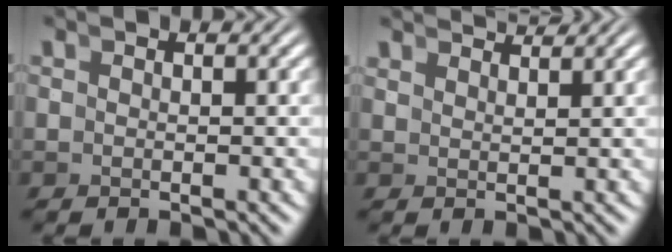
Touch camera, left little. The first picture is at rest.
{"total": 2.8, "force": [2.7, -0.9, 0.3], "torque": [0.012, 0.005, 0.049]}